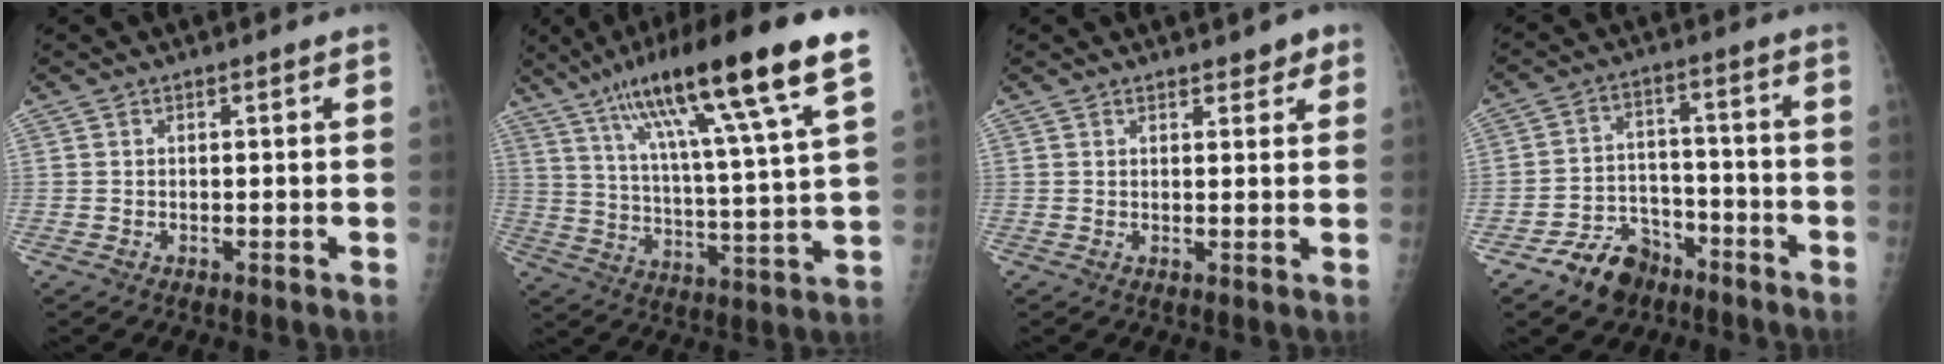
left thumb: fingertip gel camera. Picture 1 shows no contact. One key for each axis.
{"total": 23.4, "fx": 13.6, "fy": 2.7, "fz": 18.8, "tx": -0.300, "ty": -0.026, "tz": 0.219}
{"total": 3.1, "fx": 2.3, "fy": 1.4, "fz": 1.7, "tx": -0.005, "ty": -0.010, "tz": 0.028}
{"total": 9.3, "fx": -6.4, "fy": 6.1, "fz": 3.0, "tx": -0.019, "ty": 0.056, "tz": -0.107}